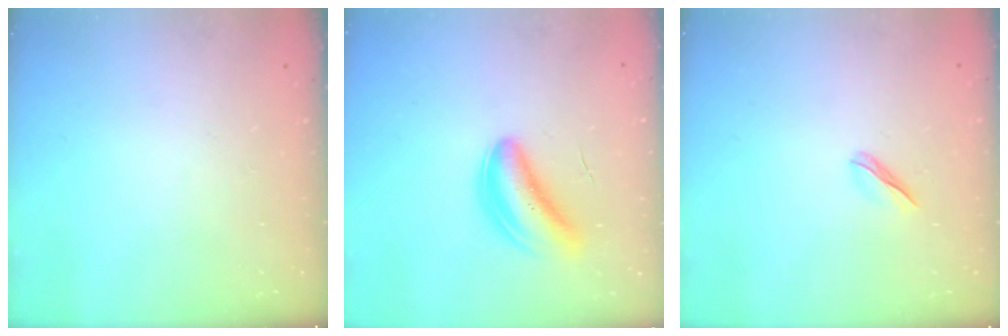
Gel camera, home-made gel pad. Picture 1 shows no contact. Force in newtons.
{"total": 5.3, "press": 4.9, "slide": 2.2}
{"total": 3.0, "press": 2.8, "slide": 1.0}